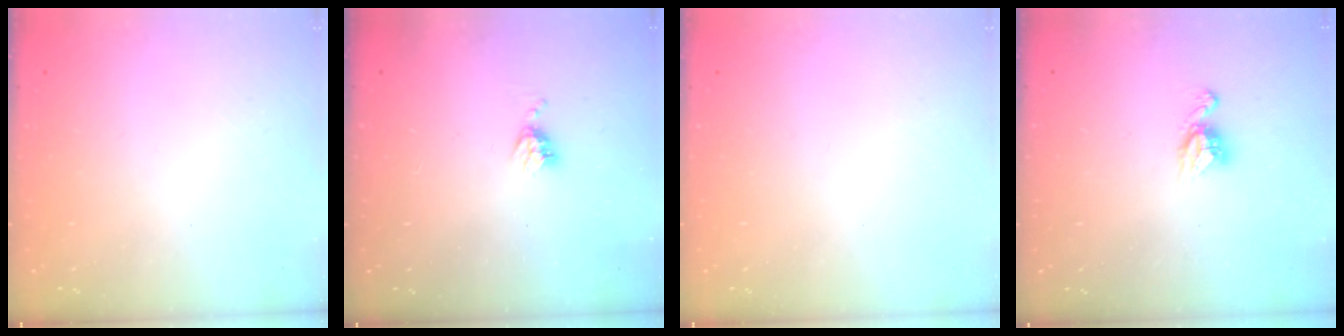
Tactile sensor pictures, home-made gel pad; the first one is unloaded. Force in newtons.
{"total": 4.8, "press": 4.8, "slide": 0.4}
{"total": 0.0}
{"total": 6.7, "press": 6.7, "slide": 0.4}